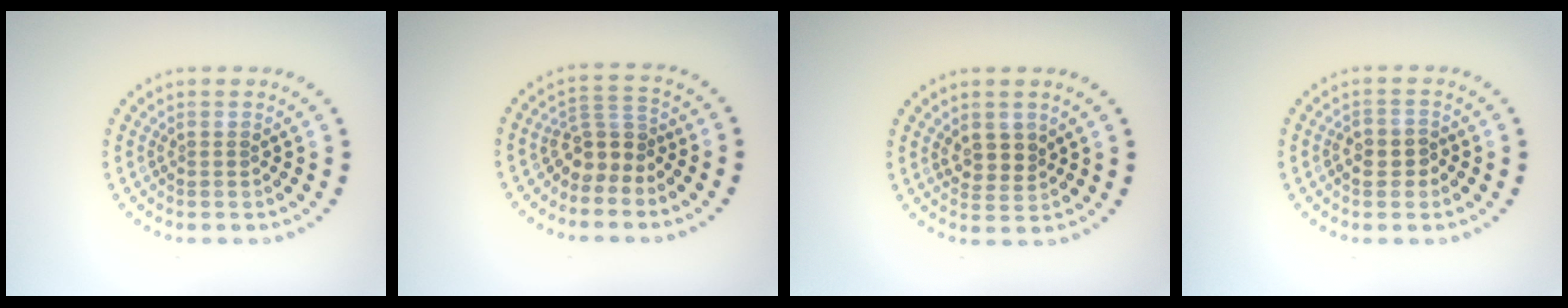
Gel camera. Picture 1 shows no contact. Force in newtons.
{"total": 3.0, "press": 2.3, "slide": 1.9}
{"total": 2.4, "press": 2.2, "slide": 1.0}
{"total": 2.2, "press": 2.1, "slide": 0.6}